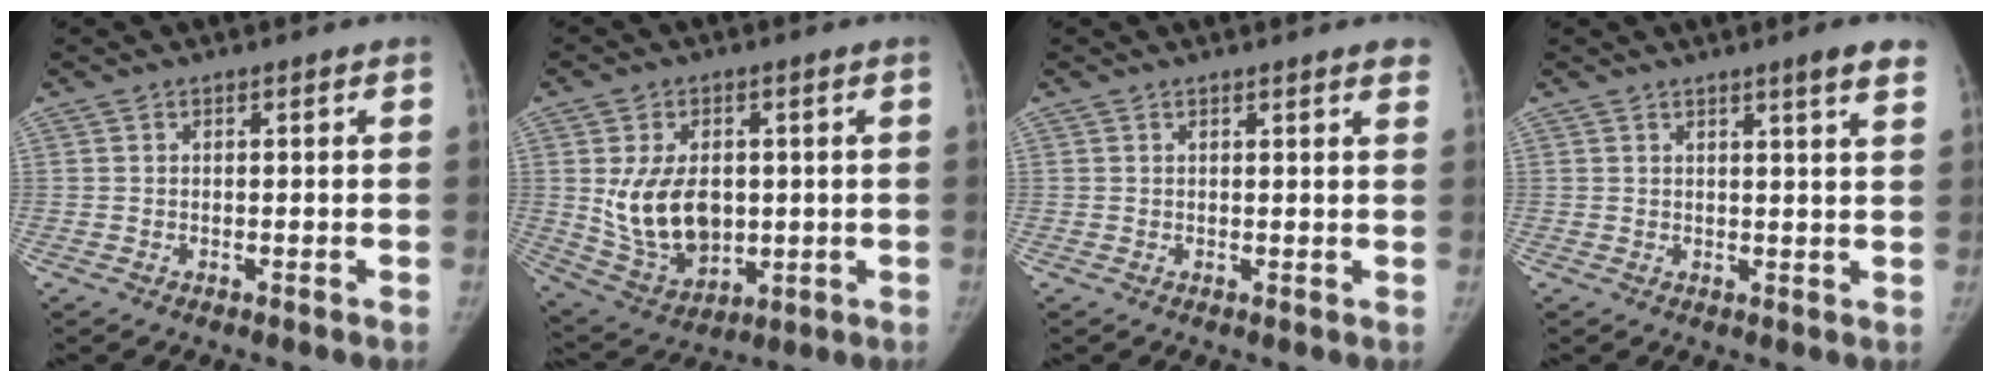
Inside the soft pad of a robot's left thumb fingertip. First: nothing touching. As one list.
[{"total": 13.6, "force": [0.8, 9.3, 10.0], "torque": [-0.149, -0.013, 0.038]}, {"total": 3.3, "force": [2.6, 0.4, 2.0], "torque": [-0.015, -0.004, 0.022]}, {"total": 5.2, "force": [3.5, 0.1, 3.9], "torque": [-0.047, -0.015, 0.044]}]